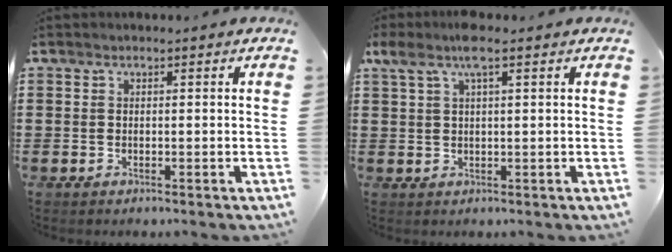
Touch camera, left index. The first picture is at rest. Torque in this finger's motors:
{"motor_torque": [1.14, -0.99, 0.44, 0.17]}